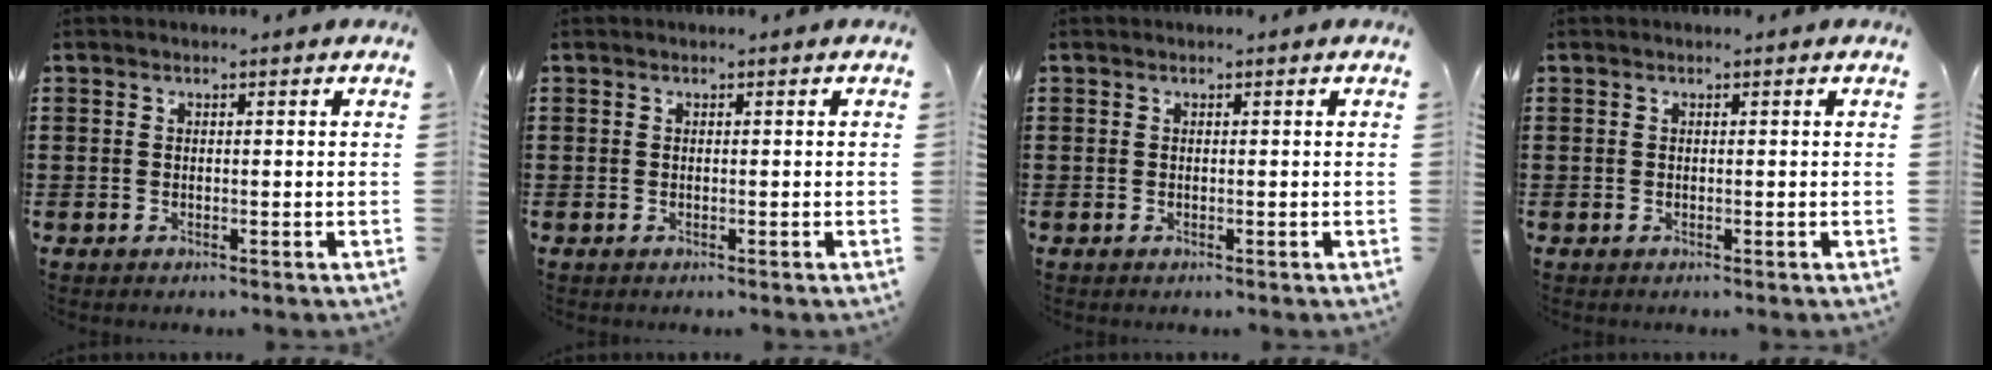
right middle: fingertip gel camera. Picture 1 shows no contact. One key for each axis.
{"total": 0.0}
{"total": 0.0}
{"total": 0.0}